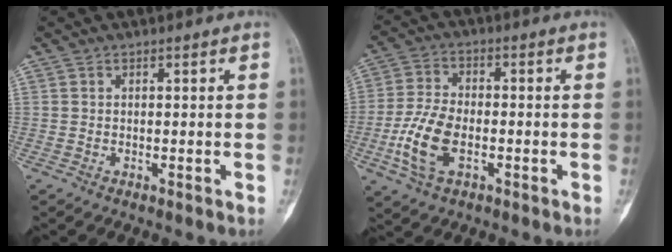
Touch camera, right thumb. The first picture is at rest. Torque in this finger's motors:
{"motor_torque": [0.07, 0.58, 0.50, 0.31, 0.02]}